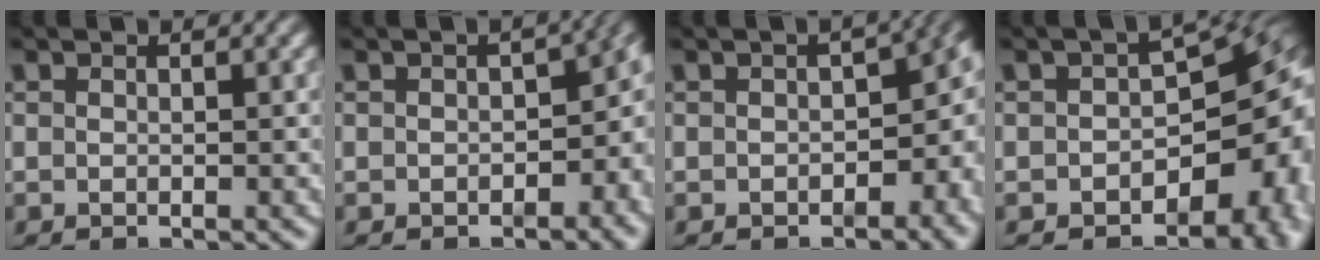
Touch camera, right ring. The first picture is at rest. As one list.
[{"total": 3.6, "force": [-0.6, 2.0, 2.9], "torque": [-0.014, 0.005, -0.007]}, {"total": 4.0, "force": [-0.6, 2.2, 3.3], "torque": [-0.017, 0.004, -0.008]}, {"total": 10.3, "force": [-2.1, 6.8, 7.4], "torque": [-0.061, -0.001, -0.035]}]